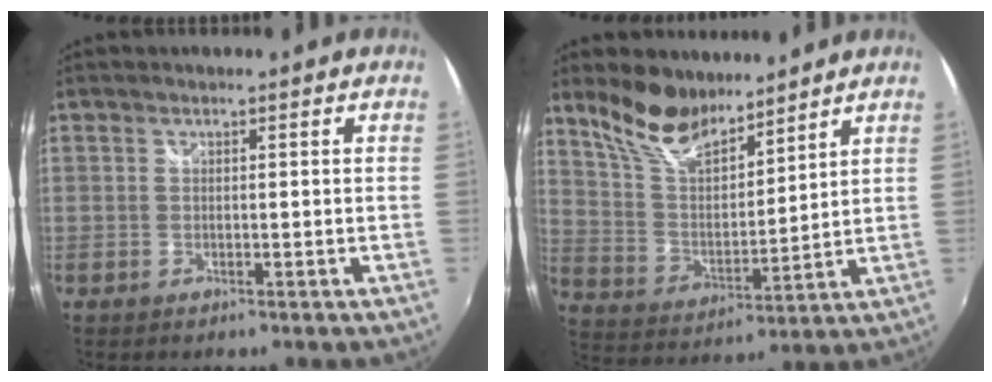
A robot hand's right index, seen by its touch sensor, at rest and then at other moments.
{"total": 12.4, "force": [9.9, 4.5, 5.8], "torque": [-0.119, 0.010, 0.195]}